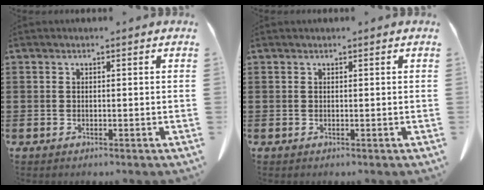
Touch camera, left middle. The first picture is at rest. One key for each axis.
{"total": 0.0}